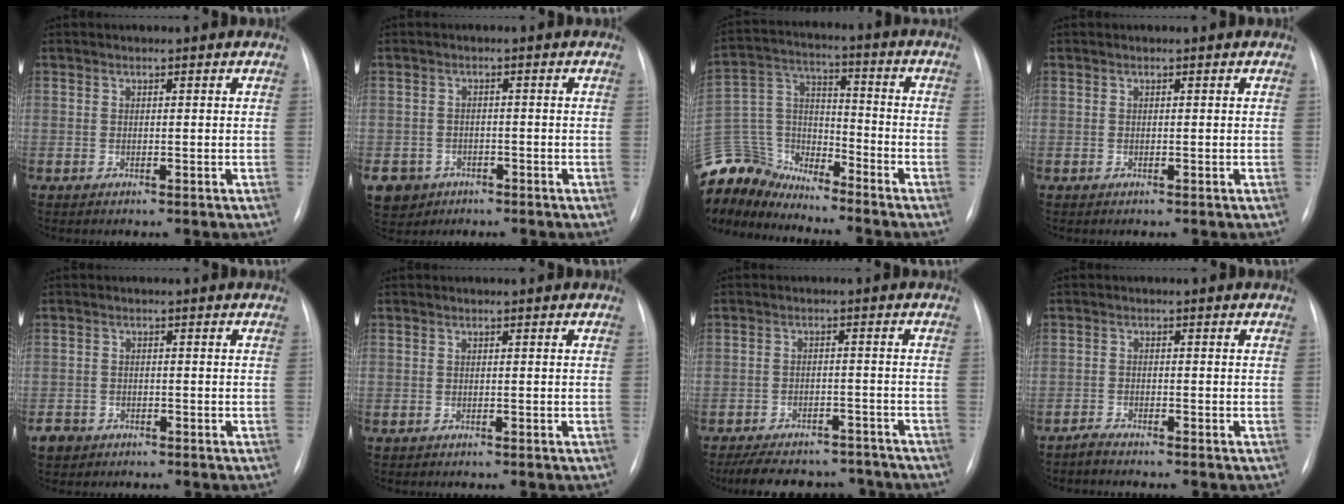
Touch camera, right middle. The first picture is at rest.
{"total": 7.1, "force": [-3.8, 5.9, 1.3], "torque": [-0.040, 0.001, -0.056]}
{"total": 14.2, "force": [-13.7, 3.2, 1.8], "torque": [-0.048, 0.041, -0.264]}
{"total": 0.0}
{"total": 2.8, "force": [-1.9, 2.0, 0.2], "torque": [-0.013, 0.004, -0.034]}
{"total": 0.0}
{"total": 14.4, "force": [-12.6, 5.4, 4.6], "torque": [-0.089, 0.009, -0.166]}
{"total": 1.5, "force": [-1.5, -0.1, 0.0], "torque": [-0.005, -0.007, -0.029]}